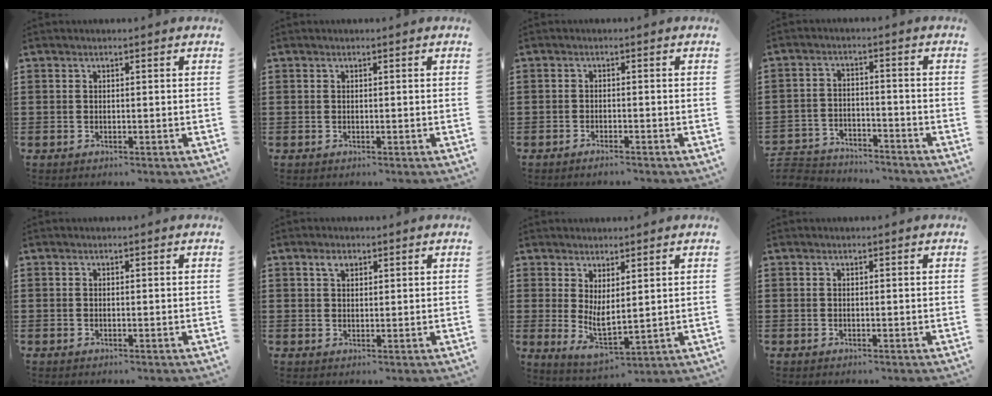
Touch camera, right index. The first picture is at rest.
{"total": 0.0}
{"total": 1.1, "force": [-1.0, -0.1, 0.3], "torque": [-0.010, -0.004, -0.018]}
{"total": 4.3, "force": [-4.3, 0.5, -0.1], "torque": [-0.013, 0.001, -0.092]}
{"total": 0.0}
{"total": 1.7, "force": [1.1, 0.7, 1.1], "torque": [-0.024, 0.003, 0.021]}
{"total": 3.6, "force": [1.4, 1.1, 3.1], "torque": [-0.071, -0.015, 0.023]}
{"total": 0.0}